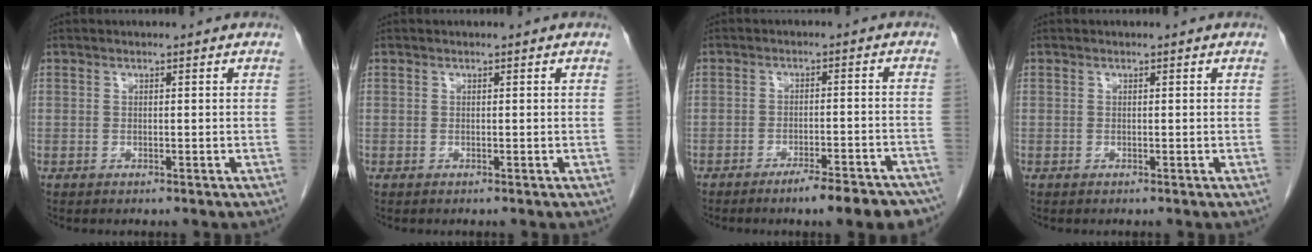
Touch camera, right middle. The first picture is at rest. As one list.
[{"total": 0.0}, {"total": 10.5, "force": [-8.5, 1.6, 6.0], "torque": [-0.056, 0.014, -0.115]}, {"total": 0.0}]